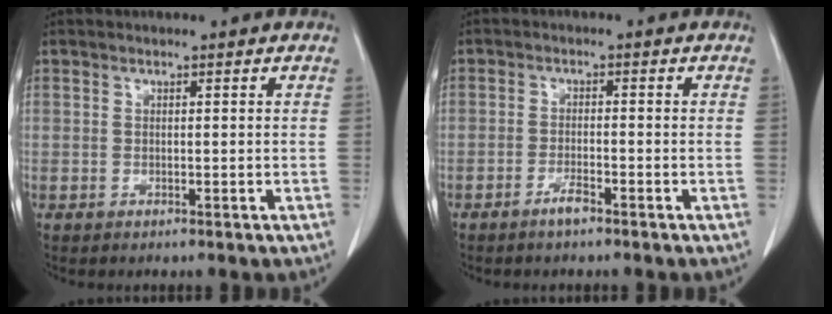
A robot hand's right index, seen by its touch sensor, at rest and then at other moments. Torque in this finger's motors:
{"motor_torque": [0.23, -0.16, 0.00, 0.03]}